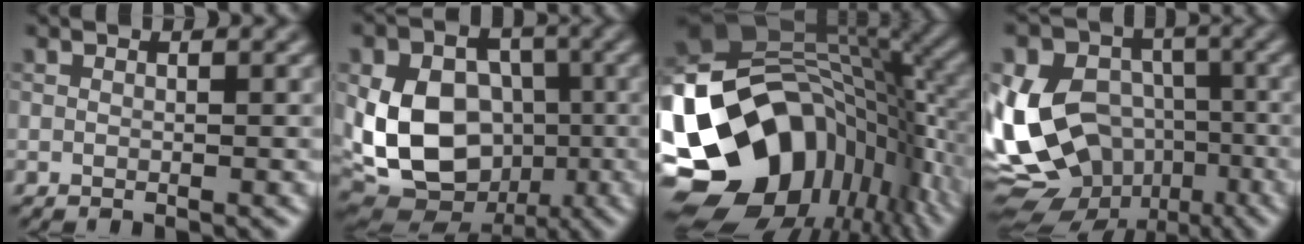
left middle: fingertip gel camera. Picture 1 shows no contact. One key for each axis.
{"total": 12.5, "fx": -1.2, "fy": 9.8, "fz": 7.7, "tx": -0.140, "ty": -0.001, "tz": -0.029}
{"total": 18.8, "fx": -6.6, "fy": 12.9, "fz": 12.0, "tx": -0.248, "ty": -0.013, "tz": -0.122}
{"total": 16.8, "fx": -2.1, "fy": 13.7, "fz": 9.4, "tx": -0.210, "ty": 0.008, "tz": -0.037}